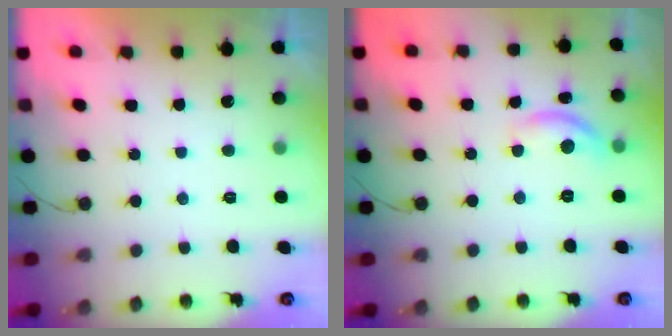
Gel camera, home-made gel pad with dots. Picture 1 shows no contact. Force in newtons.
{"total": 9.8, "press": 9.8, "slide": 0.5}